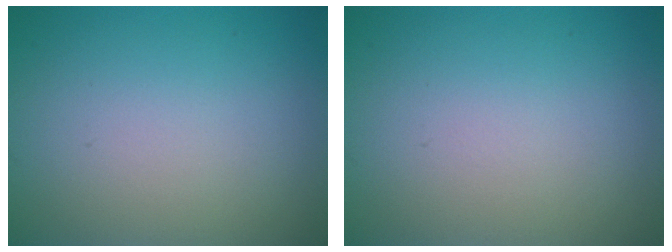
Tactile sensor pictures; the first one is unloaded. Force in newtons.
{"total": 0.0}